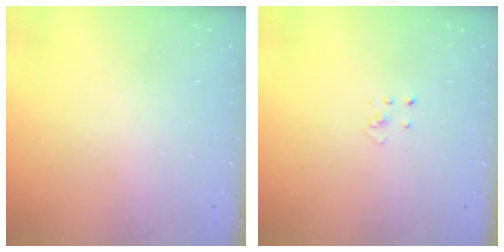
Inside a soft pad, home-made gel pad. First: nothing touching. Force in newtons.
{"total": 1.9, "press": 1.9, "slide": 0.1}